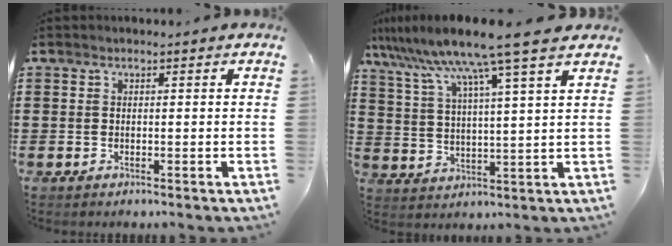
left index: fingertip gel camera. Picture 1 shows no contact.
{"total": 10.1, "force": [8.1, -0.9, 6.0], "torque": [-0.145, -0.044, 0.130]}